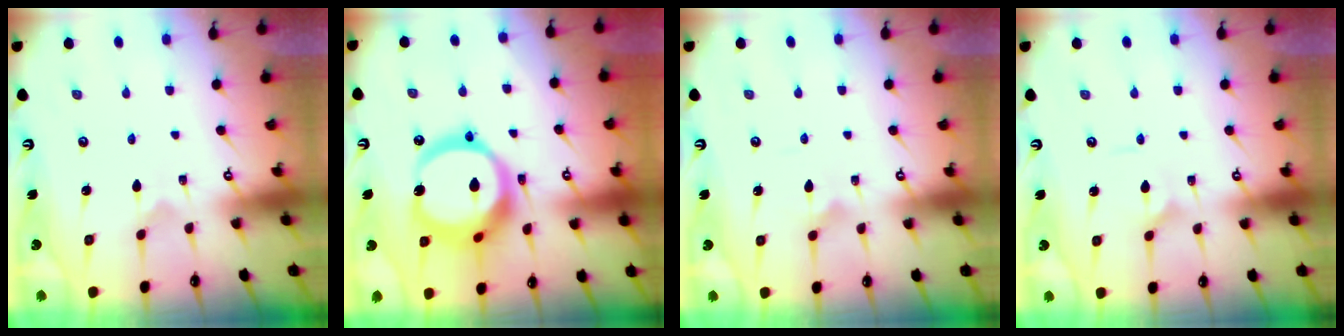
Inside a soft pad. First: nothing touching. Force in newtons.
{"total": 19.8, "press": 19.7, "slide": 2.6}
{"total": 3.0, "press": 3.0, "slide": 0.2}
{"total": 2.5, "press": 2.5, "slide": 0.3}